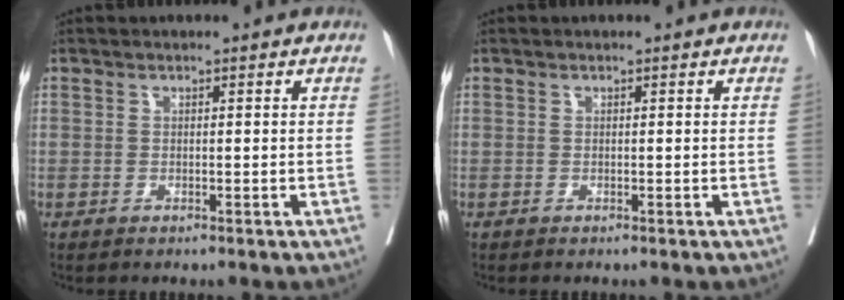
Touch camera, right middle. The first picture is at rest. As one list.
[{"total": 0.0}]